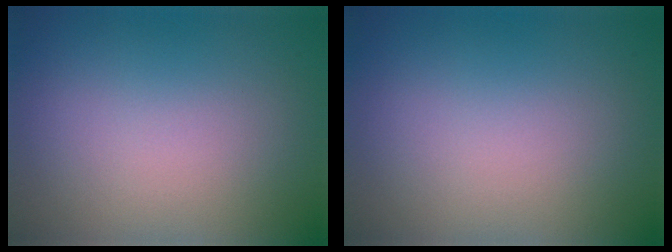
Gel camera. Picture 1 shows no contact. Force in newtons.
{"total": 0.0}